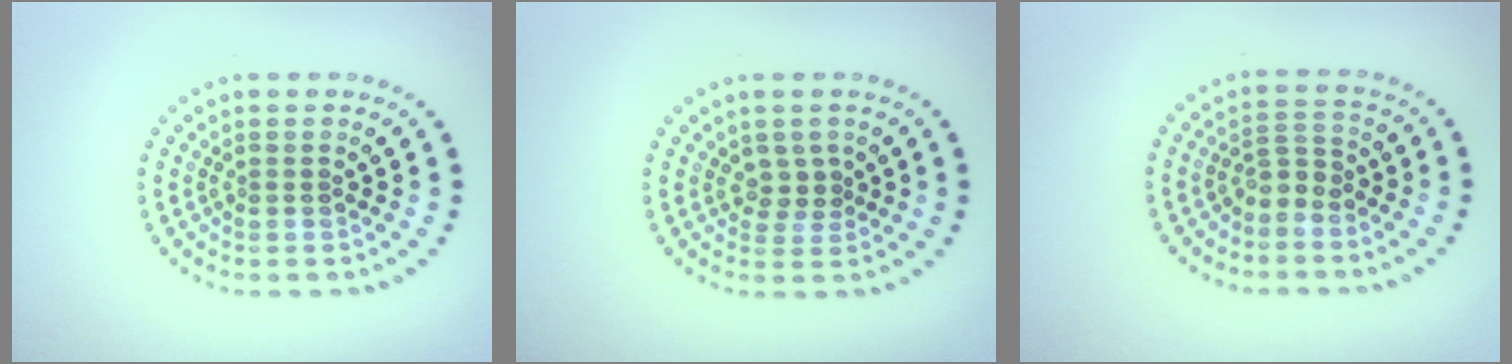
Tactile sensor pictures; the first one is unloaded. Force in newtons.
{"total": 1.6, "press": 1.3, "slide": 1.0}
{"total": 1.8, "press": 1.3, "slide": 1.3}